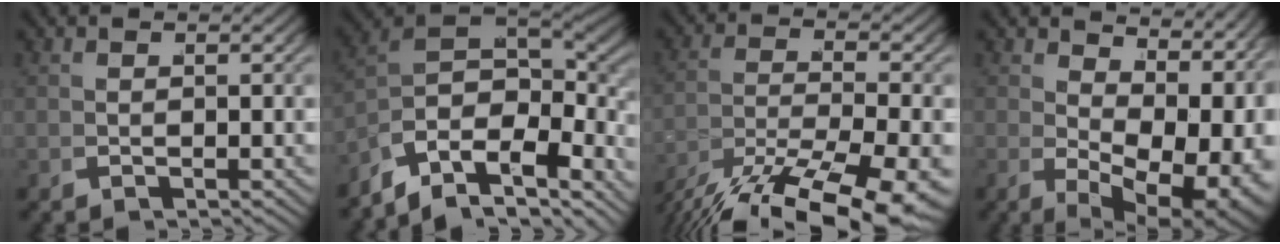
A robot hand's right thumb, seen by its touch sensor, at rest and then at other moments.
{"total": 14.4, "force": [-3.2, 9.3, 10.5], "torque": [-0.222, -0.049, -0.026]}
{"total": 11.5, "force": [-6.3, 5.6, 7.8], "torque": [-0.149, -0.053, -0.077]}
{"total": 11.8, "force": [-0.3, 7.0, 9.5], "torque": [-0.145, -0.036, 0.020]}